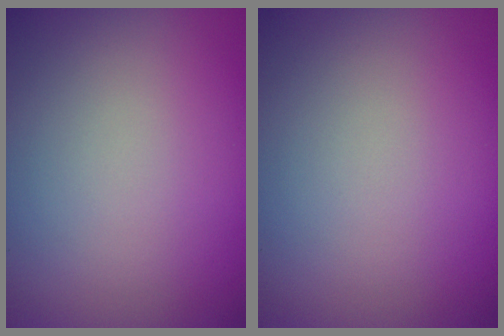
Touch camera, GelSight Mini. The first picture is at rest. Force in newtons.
{"total": 0.0}